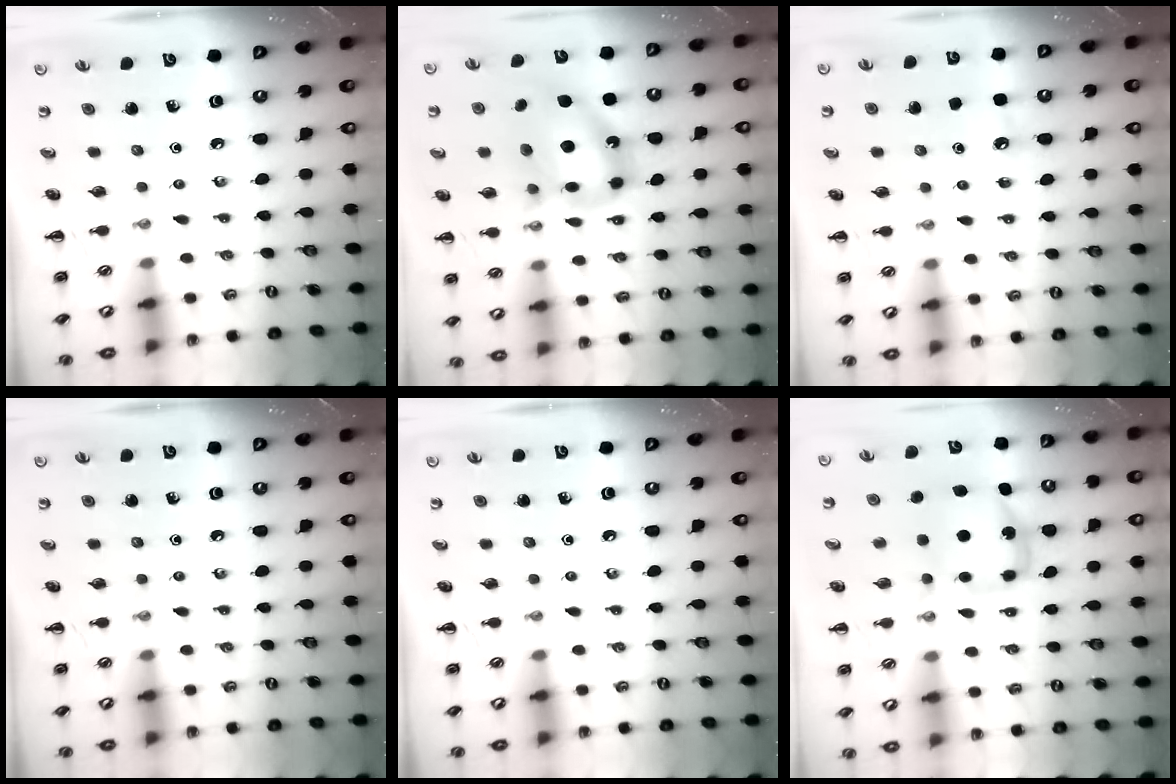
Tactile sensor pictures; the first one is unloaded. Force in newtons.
{"total": 14.0, "press": 13.6, "slide": 3.3}
{"total": 3.8, "press": 3.6, "slide": 1.4}
{"total": 0.0}
{"total": 0.0}
{"total": 7.4, "press": 7.3, "slide": 1.1}